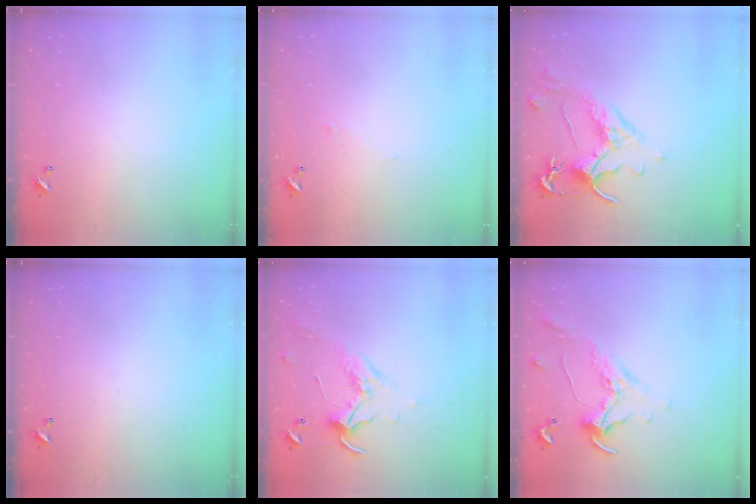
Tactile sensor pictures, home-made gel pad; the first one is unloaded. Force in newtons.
{"total": 2.0, "press": 1.9, "slide": 0.5}
{"total": 3.3, "press": 3.0, "slide": 1.4}
{"total": 0.0}
{"total": 1.7, "press": 1.7, "slide": 0.4}
{"total": 1.1, "press": 1.0, "slide": 0.4}